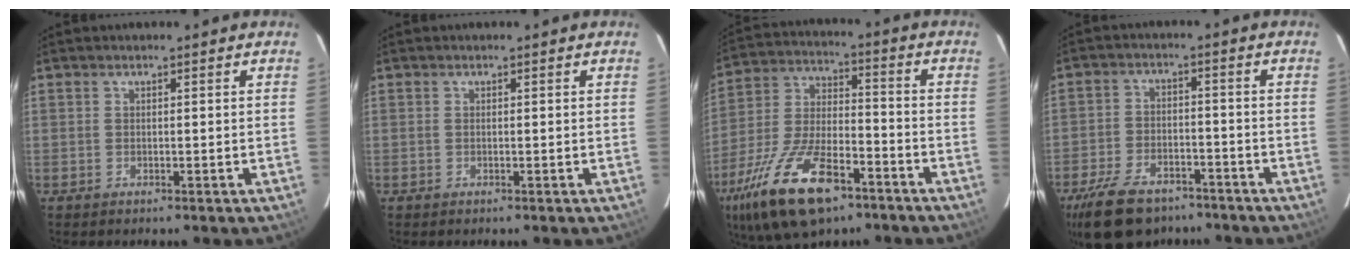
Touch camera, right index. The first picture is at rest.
{"total": 0.0}
{"total": 20.9, "force": [-12.4, 8.8, 14.3], "torque": [-0.298, -0.027, -0.218]}
{"total": 14.4, "force": [-10.5, 7.3, 6.8], "torque": [-0.161, -0.001, -0.165]}